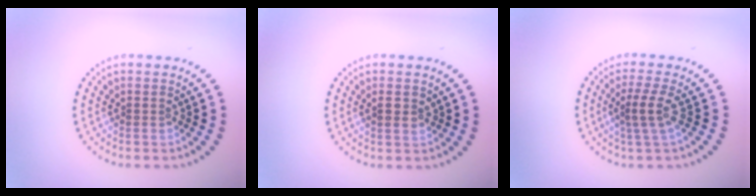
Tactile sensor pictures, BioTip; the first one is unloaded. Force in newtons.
{"total": 1.0, "press": 0.9, "slide": 0.4}
{"total": 2.5, "press": 1.8, "slide": 1.7}